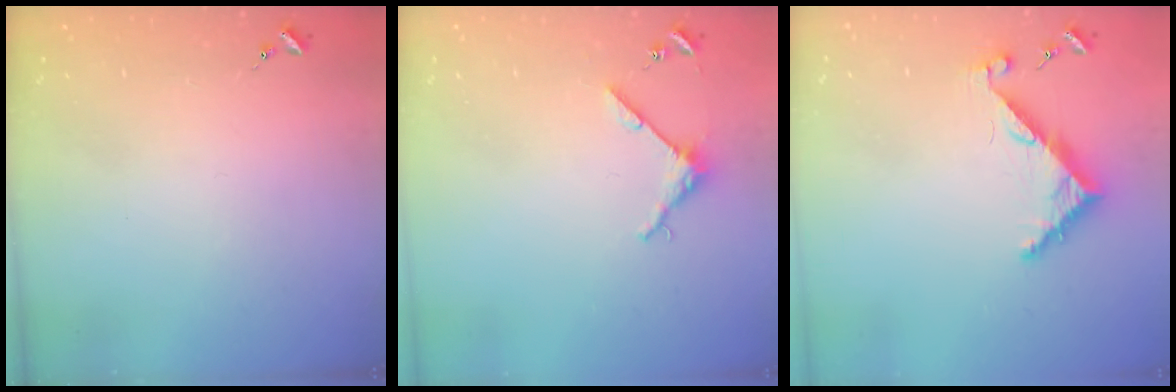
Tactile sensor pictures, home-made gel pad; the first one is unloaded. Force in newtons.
{"total": 4.0, "press": 4.0, "slide": 0.4}
{"total": 6.3, "press": 6.3, "slide": 0.5}